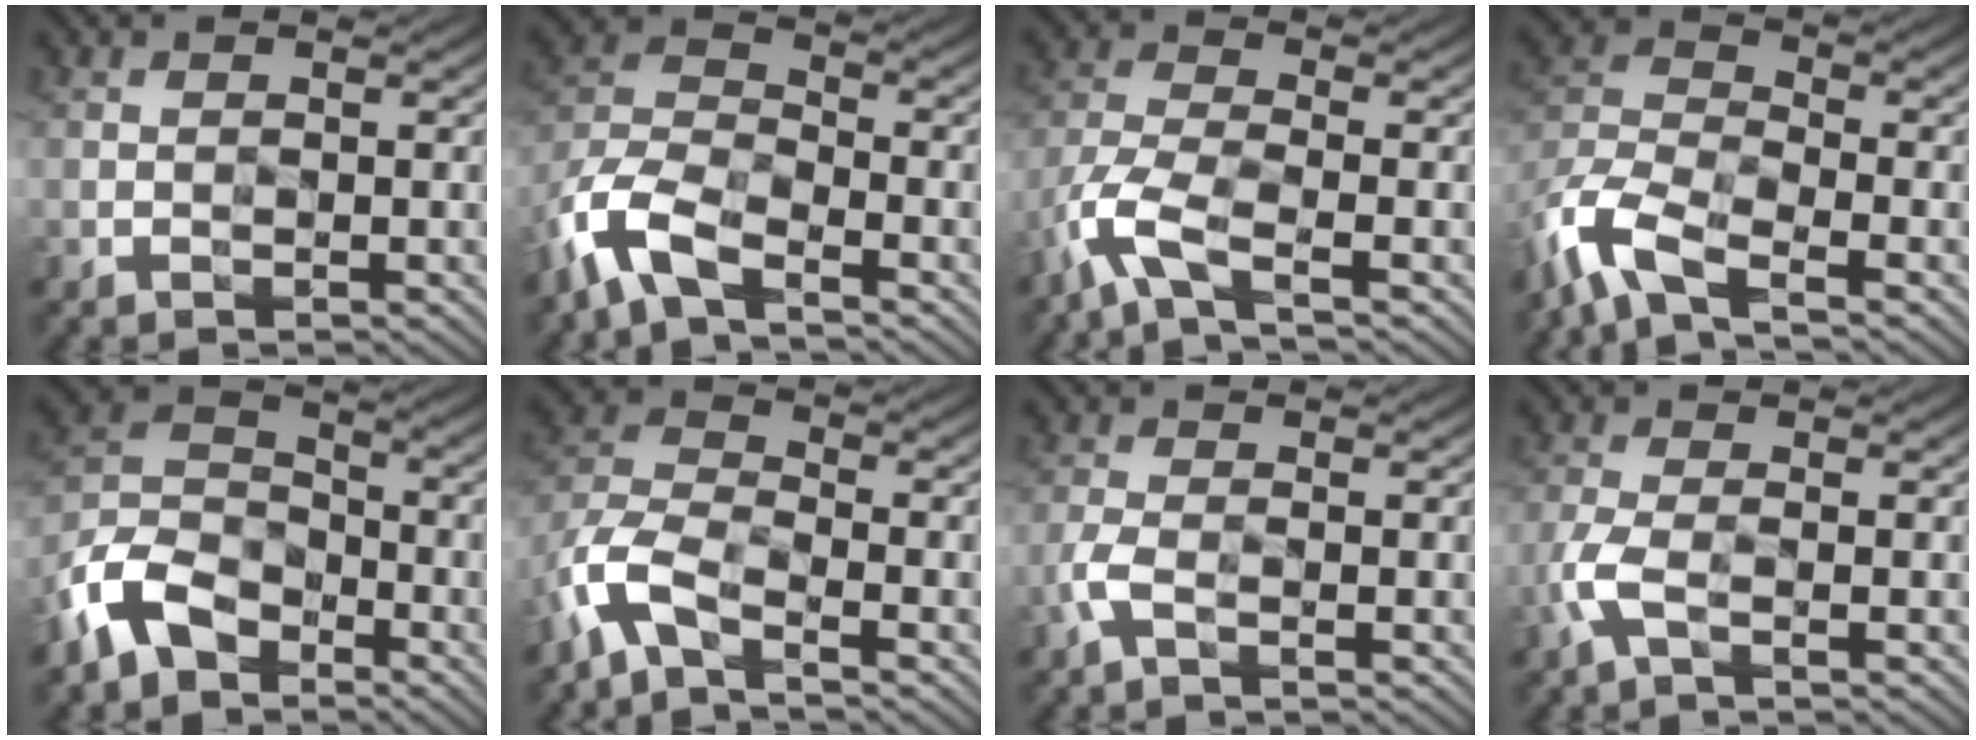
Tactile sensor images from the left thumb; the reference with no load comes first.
{"total": 9.6, "force": [-6.5, 3.7, 6.1], "torque": [-0.143, -0.007, -0.152]}
{"total": 6.5, "force": [-4.1, 1.7, 4.8], "torque": [-0.119, -0.003, -0.103]}
{"total": 9.2, "force": [-6.3, 3.0, 6.0], "torque": [-0.140, -0.006, -0.145]}
{"total": 9.7, "force": [-6.4, 5.5, 4.7], "torque": [-0.112, -0.003, -0.152]}
{"total": 7.7, "force": [-5.1, 2.7, 5.1], "torque": [-0.124, 0.003, -0.123]}
{"total": 2.5, "force": [-1.4, 0.8, 1.9], "torque": [-0.059, 0.001, -0.034]}
{"total": 3.4, "force": [-1.7, 1.0, 2.8], "torque": [-0.079, 0.002, -0.042]}